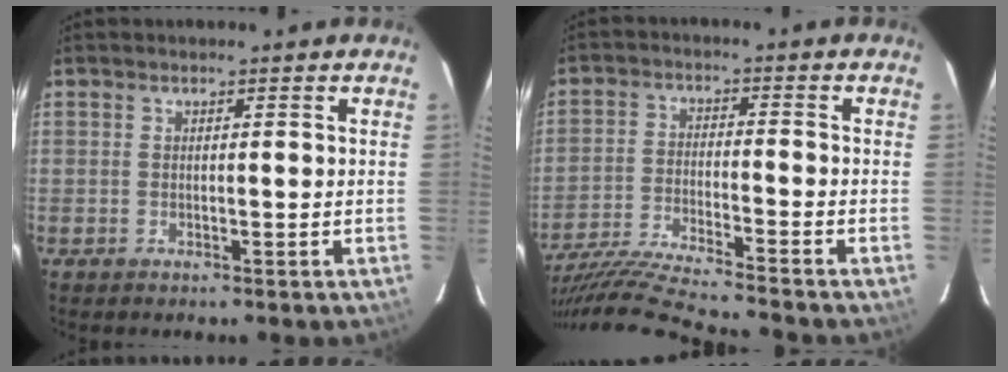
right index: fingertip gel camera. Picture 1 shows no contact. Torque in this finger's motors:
{"motor_torque": [-0.14, -1.39, 0.21, 0.08]}